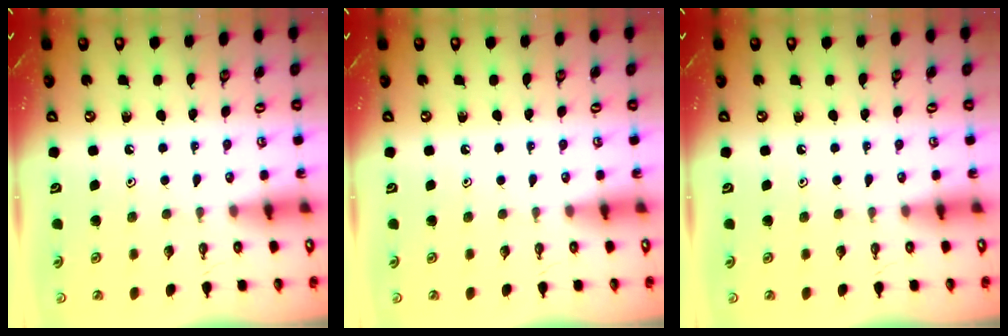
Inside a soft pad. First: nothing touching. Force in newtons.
{"total": 0.0}
{"total": 0.0}